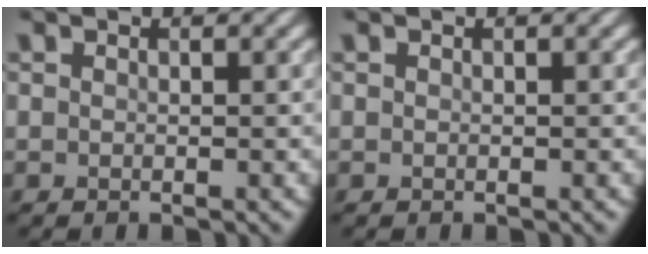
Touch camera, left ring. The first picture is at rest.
{"total": 0.0}